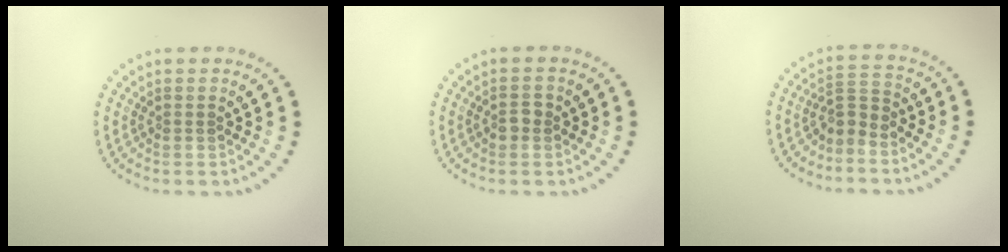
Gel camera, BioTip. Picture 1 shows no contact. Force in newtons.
{"total": 1.4, "press": 1.4, "slide": 0.2}
{"total": 2.3, "press": 1.5, "slide": 1.8}